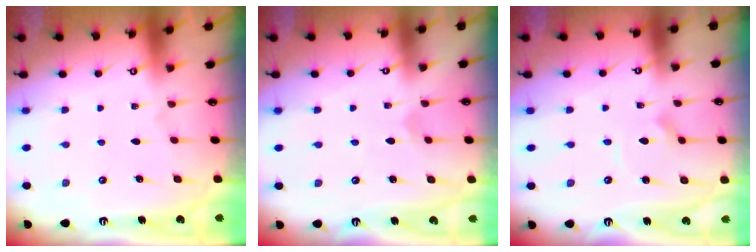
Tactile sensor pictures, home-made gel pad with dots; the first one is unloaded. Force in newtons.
{"total": 1.6, "press": 1.6, "slide": 0.1}
{"total": 2.5, "press": 2.5, "slide": 0.2}